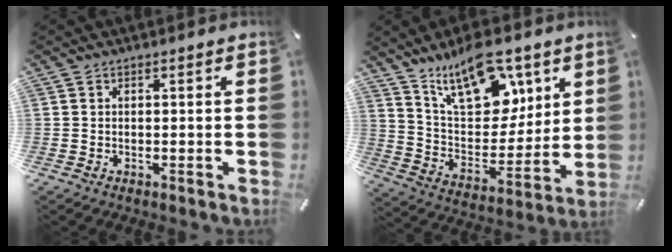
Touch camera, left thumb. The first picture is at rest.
{"total": 18.7, "force": [12.2, 10.2, 10.0], "torque": [-0.161, -0.067, 0.218]}